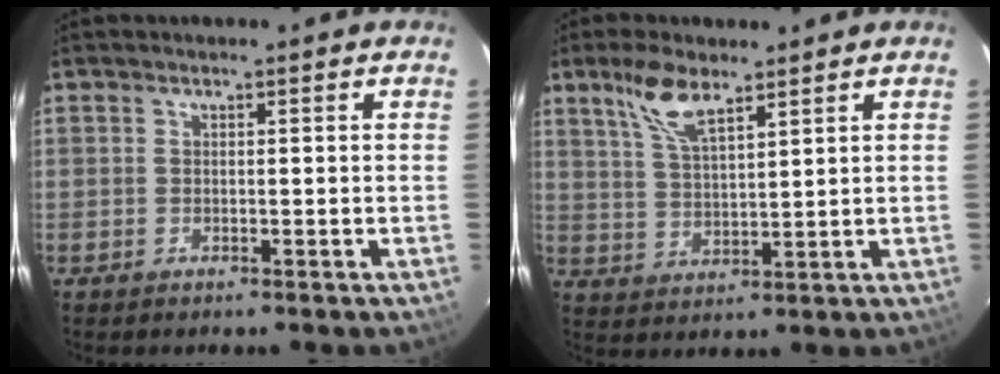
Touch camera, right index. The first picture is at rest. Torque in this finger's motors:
{"motor_torque": [0.51, 0.54, 0.38, 0.11]}